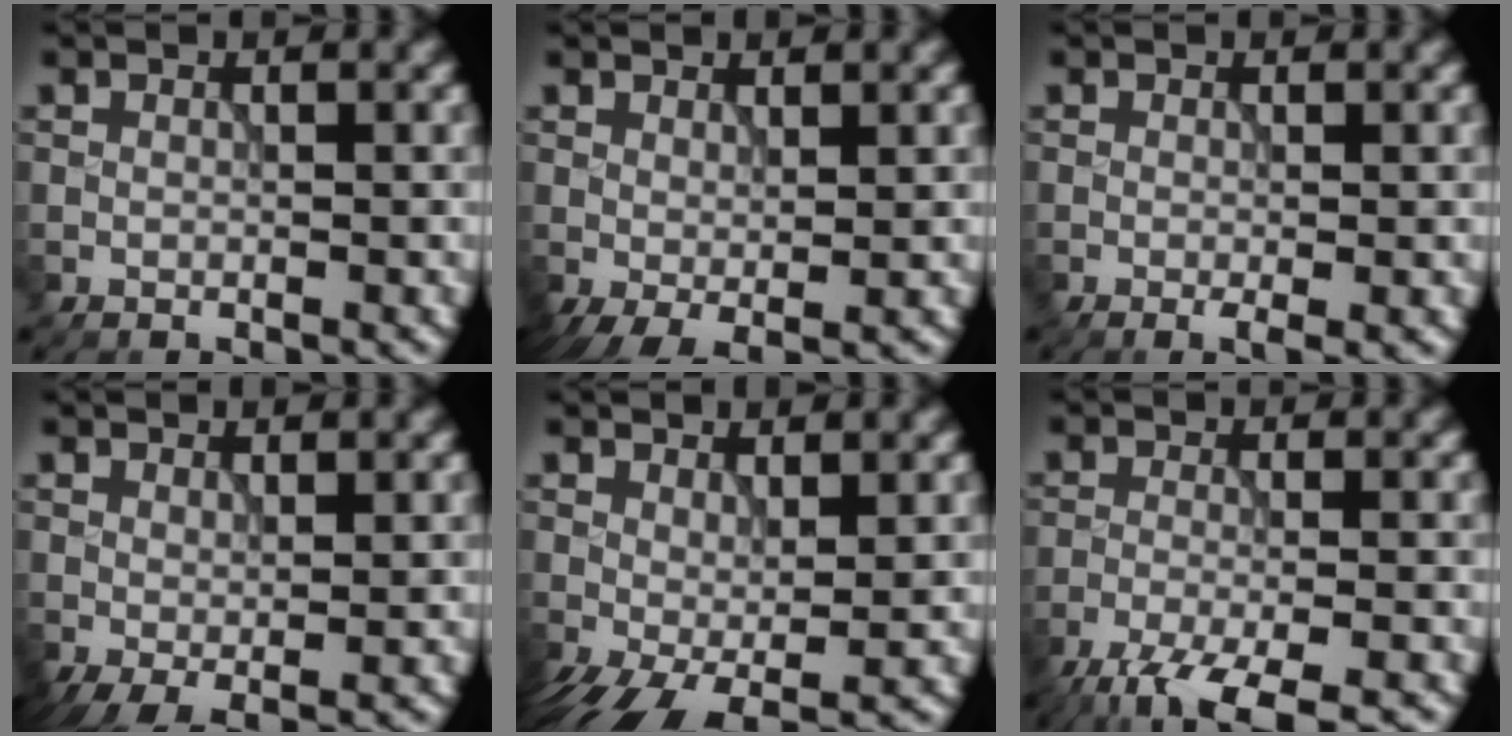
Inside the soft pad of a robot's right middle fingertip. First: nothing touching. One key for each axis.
{"total": 2.3, "fx": -0.1, "fy": 0.9, "fz": 2.1, "tx": -0.045, "ty": -0.005, "tz": 0.000}
{"total": 1.4, "fx": -0.4, "fy": 0.2, "fz": 1.3, "tx": -0.020, "ty": -0.008, "tz": -0.007}
{"total": 1.9, "fx": 0.0, "fy": 0.7, "fz": 1.8, "tx": -0.039, "ty": -0.004, "tz": 0.001}
{"total": 5.1, "fx": -1.0, "fy": 2.3, "fz": 4.4, "tx": -0.093, "ty": -0.012, "tz": -0.007}
{"total": 6.9, "fx": -5.2, "fy": 1.4, "fz": 4.3, "tx": -0.068, "ty": -0.025, "tz": -0.096}